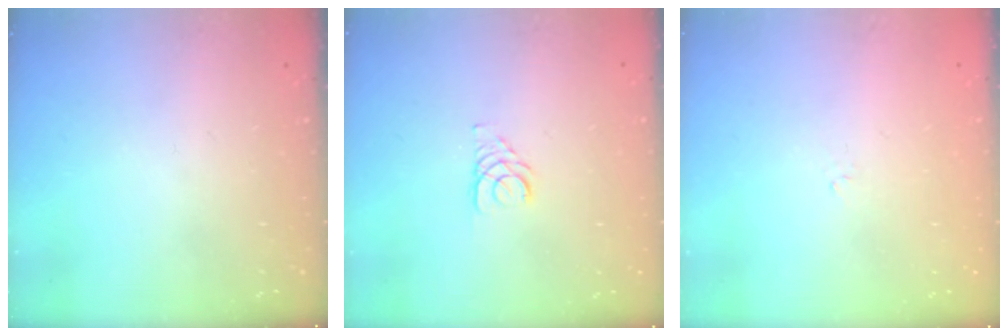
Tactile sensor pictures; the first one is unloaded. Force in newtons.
{"total": 2.9, "press": 2.9, "slide": 0.3}
{"total": 1.2, "press": 1.2, "slide": 0.4}